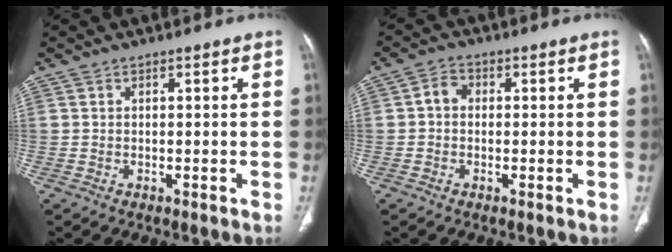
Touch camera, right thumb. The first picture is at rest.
{"total": 2.9, "force": [-0.1, 2.3, 1.7], "torque": [-0.022, 0.012, -0.010]}